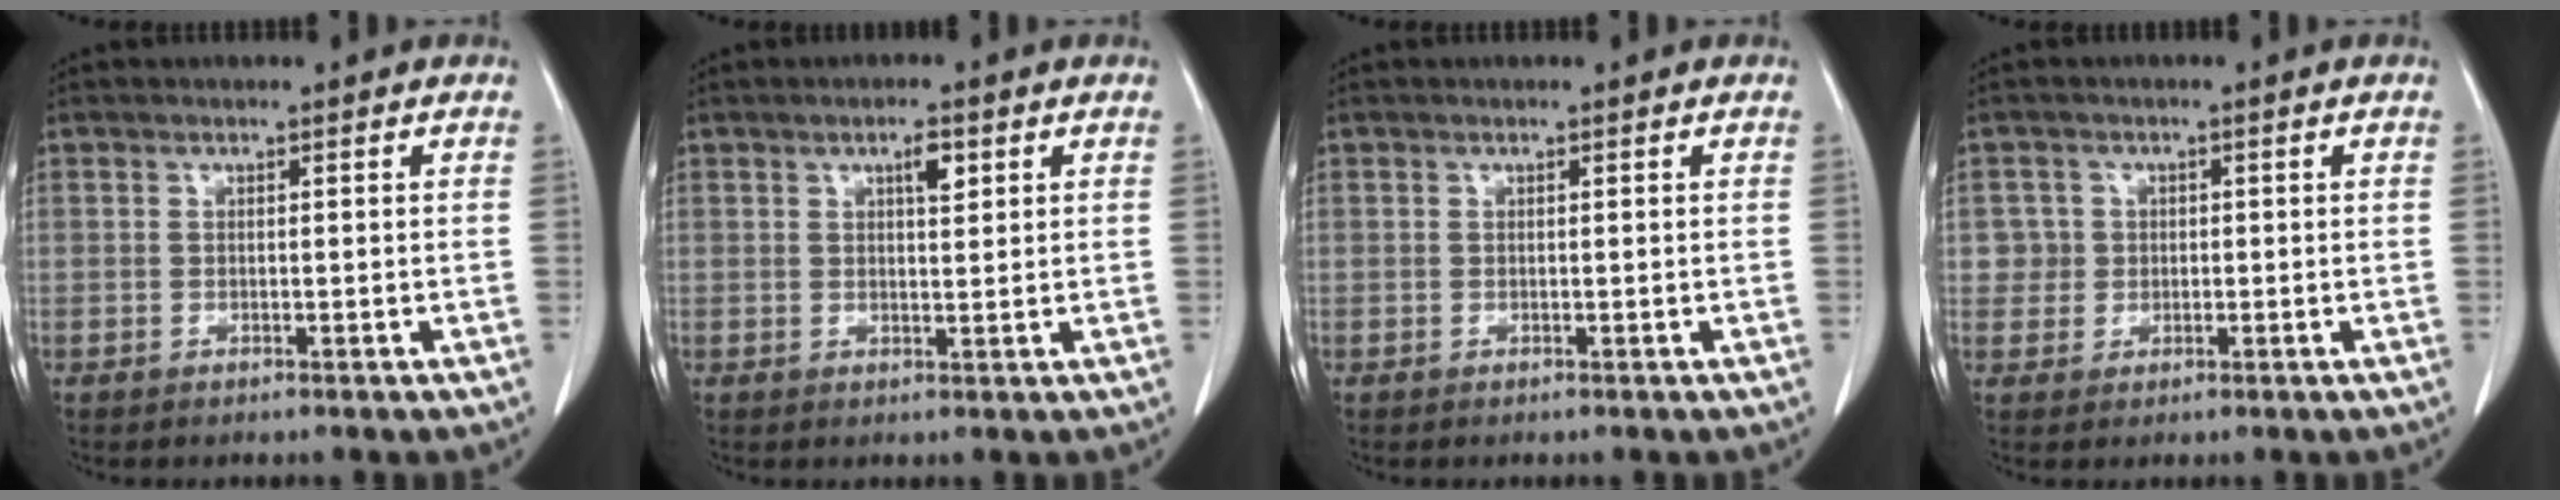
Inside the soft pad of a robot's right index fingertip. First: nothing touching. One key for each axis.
{"total": 2.8, "fx": 1.3, "fy": 0.7, "fz": 2.3, "tx": -0.041, "ty": -0.001, "tz": 0.021}
{"total": 0.0}
{"total": 2.9, "fx": 0.4, "fy": 2.8, "fz": -0.3, "tx": 0.020, "ty": 0.008, "tz": 0.006}